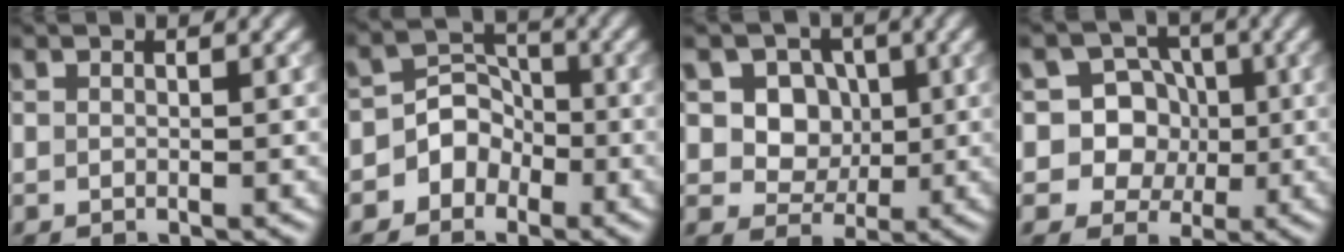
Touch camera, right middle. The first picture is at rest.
{"total": 4.6, "force": [-2.3, 3.9, 0.9], "torque": [0.023, 0.013, -0.065]}
{"total": 7.1, "force": [2.1, 5.8, 3.4], "torque": [-0.056, 0.012, 0.027]}
{"total": 8.6, "force": [1.1, 8.0, 2.9], "torque": [-0.050, 0.046, 0.004]}